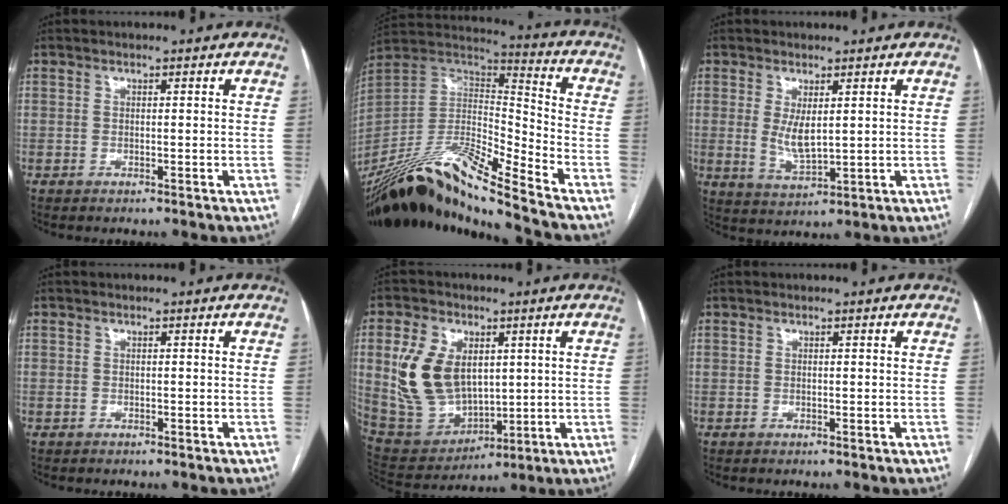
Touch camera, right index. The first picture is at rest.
{"total": 22.3, "force": [-18.2, 0.5, 12.9], "torque": [-0.278, -0.002, -0.341]}
{"total": 4.7, "force": [0.9, 1.6, 4.4], "torque": [-0.089, -0.014, 0.027]}
{"total": 0.5, "force": [-0.4, 0.3, 0.0], "torque": [-0.009, 0.002, -0.006]}
{"total": 14.2, "force": [2.8, 9.4, 10.4], "torque": [-0.227, 0.014, 0.073]}
{"total": 0.0}